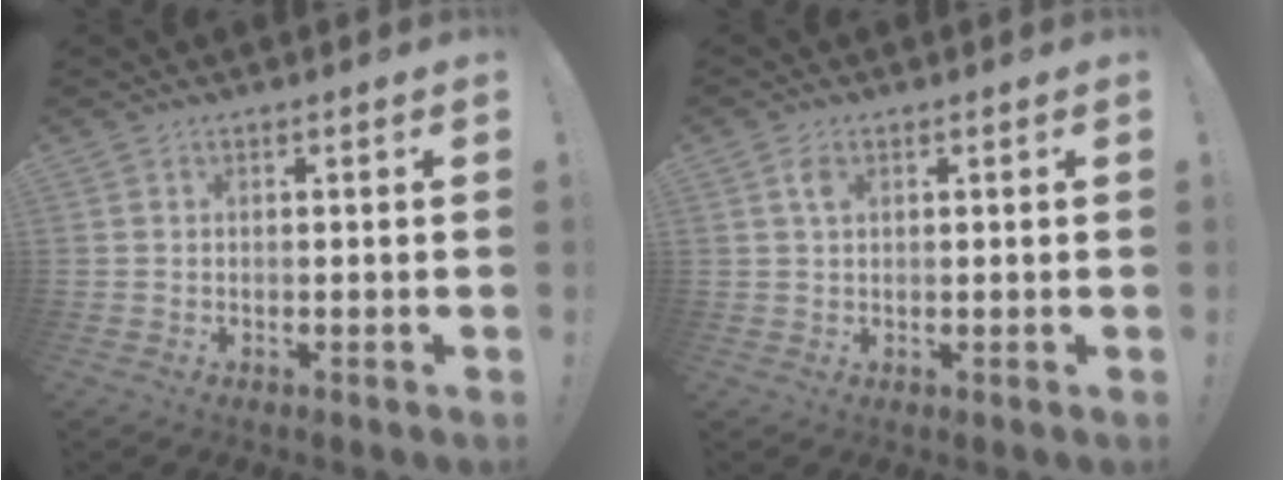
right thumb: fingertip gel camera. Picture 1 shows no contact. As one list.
[{"total": 2.9, "force": [1.2, 1.6, 2.1], "torque": [-0.033, -0.001, 0.018]}]